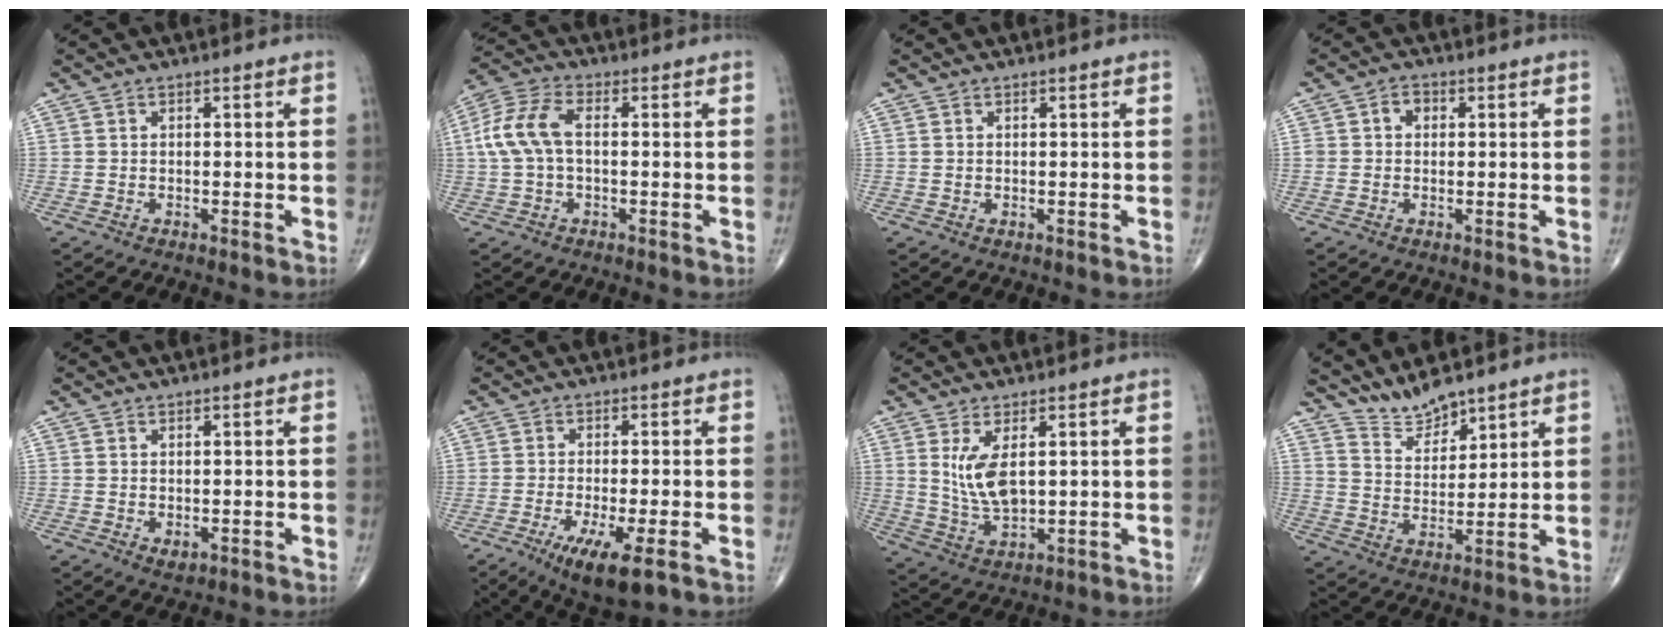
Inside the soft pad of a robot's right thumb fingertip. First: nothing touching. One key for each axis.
{"total": 9.1, "fx": 0.5, "fy": 5.1, "fz": 7.6, "tx": -0.178, "ty": 0.029, "tz": 0.006}
{"total": 0.0}
{"total": 2.5, "fx": 0.4, "fy": 2.1, "fz": 1.3, "tx": -0.007, "ty": 0.008, "tz": 0.003}
{"total": 1.5, "fx": -0.1, "fy": 1.0, "fz": 1.1, "tx": -0.011, "ty": -0.003, "tz": 0.005}
{"total": 8.5, "fx": -4.0, "fy": 1.8, "fz": 7.3, "tx": -0.126, "ty": -0.017, "tz": -0.062}
{"total": 7.5, "fx": 2.0, "fy": 3.3, "fz": 6.5, "tx": -0.123, "ty": -0.020, "tz": 0.052}
{"total": 6.5, "fx": 6.1, "fy": 1.6, "fz": 1.8, "tx": -0.020, "ty": -0.044, "tz": 0.125}